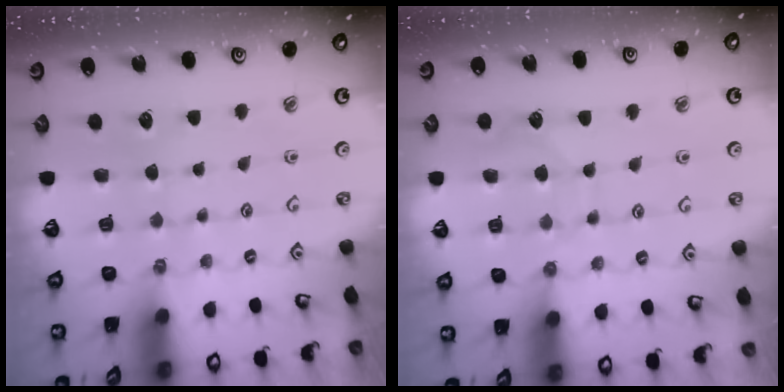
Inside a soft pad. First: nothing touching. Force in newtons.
{"total": 6.3, "press": 6.3, "slide": 0.5}